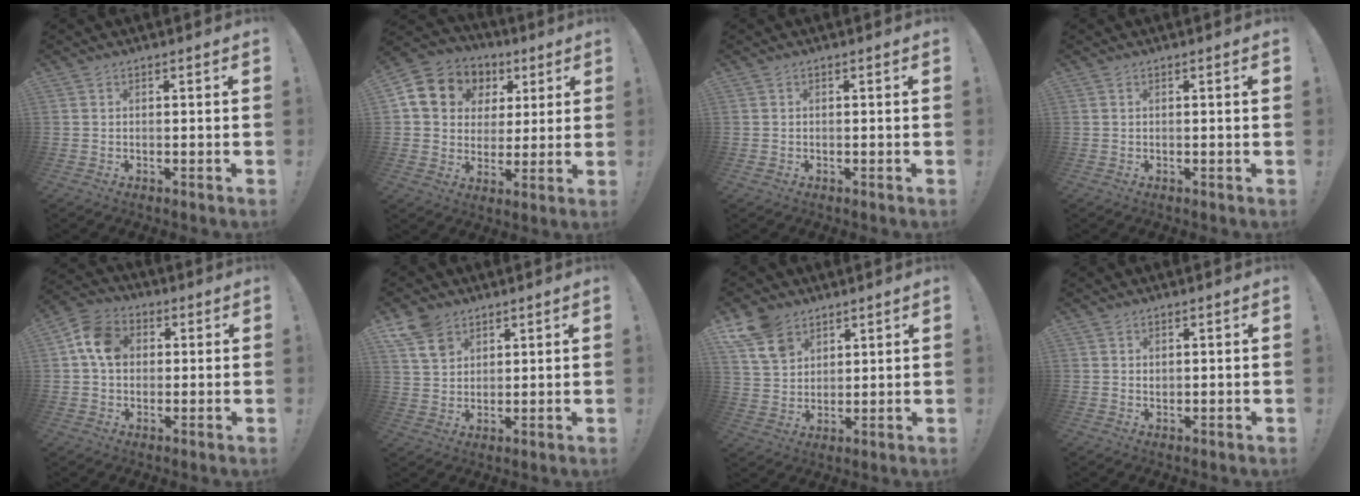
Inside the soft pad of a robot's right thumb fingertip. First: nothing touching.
{"total": 12.6, "force": [4.6, 10.7, 4.8], "torque": [-0.076, -0.016, 0.098]}
{"total": 0.6, "force": [-0.4, 0.4, 0.2], "torque": [-0.005, 0.003, -0.006]}
{"total": 0.8, "force": [0.2, -0.2, 0.7], "torque": [-0.010, 0.001, 0.000]}
{"total": 11.1, "force": [2.2, 8.7, 6.5], "torque": [-0.101, 0.015, 0.049]}
{"total": 9.2, "force": [6.0, 5.9, 3.8], "torque": [-0.068, -0.025, 0.119]}
{"total": 11.3, "force": [7.4, 7.3, 4.4], "torque": [-0.088, -0.032, 0.149]}
{"total": 1.0, "force": [0.8, 0.5, 0.3], "torque": [0.000, -0.003, 0.014]}